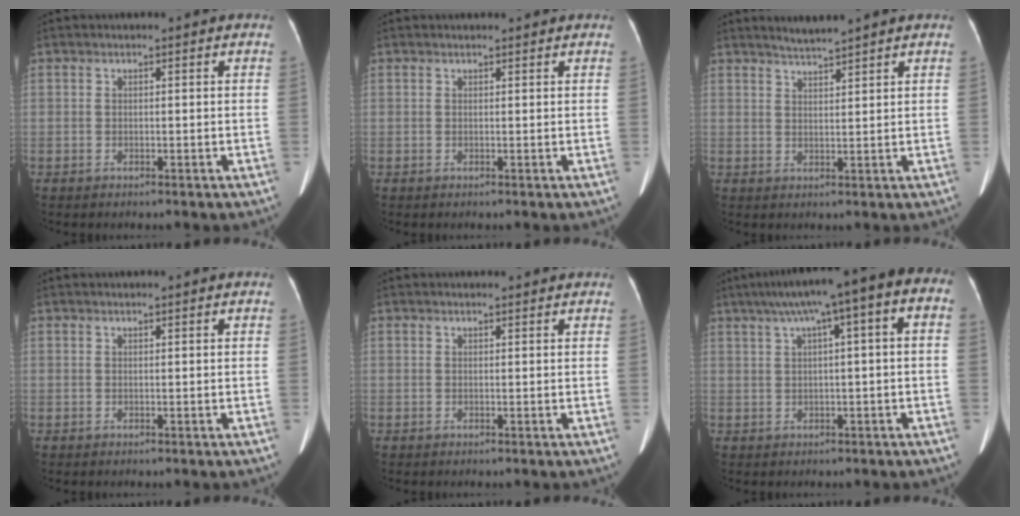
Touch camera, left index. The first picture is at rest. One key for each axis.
{"total": 1.3, "fx": 1.2, "fy": 0.2, "fz": 0.3, "tx": -0.009, "ty": 0.009, "tz": 0.017}
{"total": 3.0, "fx": 2.8, "fy": -0.7, "fz": 0.9, "tx": -0.020, "ty": 0.001, "tz": 0.055}
{"total": 0.6, "fx": 0.6, "fy": -0.1, "fz": 0.1, "tx": -0.008, "ty": 0.011, "tz": 0.016}
{"total": 2.4, "fx": 2.3, "fy": 0.3, "fz": 0.5, "tx": -0.010, "ty": 0.013, "tz": 0.026}
{"total": 12.3, "fx": 4.3, "fy": 1.6, "fz": 11.4, "tx": -0.166, "ty": 0.052, "tz": 0.053}